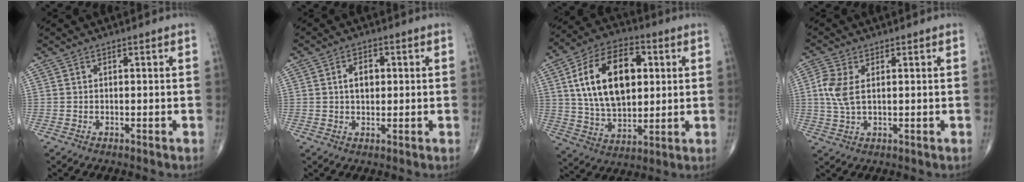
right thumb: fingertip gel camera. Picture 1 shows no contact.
{"total": 4.2, "force": [0.7, 2.7, 3.1], "torque": [-0.039, 0.004, 0.010]}
{"total": 20.1, "force": [4.4, 11.8, 15.7], "torque": [-0.248, 0.004, 0.077]}
{"total": 5.7, "force": [1.1, 3.0, 4.8], "torque": [-0.121, 0.006, 0.022]}